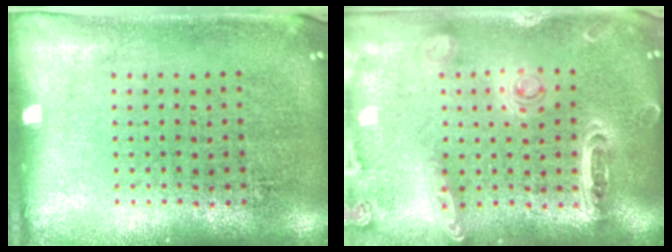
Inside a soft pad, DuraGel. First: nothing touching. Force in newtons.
{"total": 1.4, "press": 1.3, "slide": 0.2}